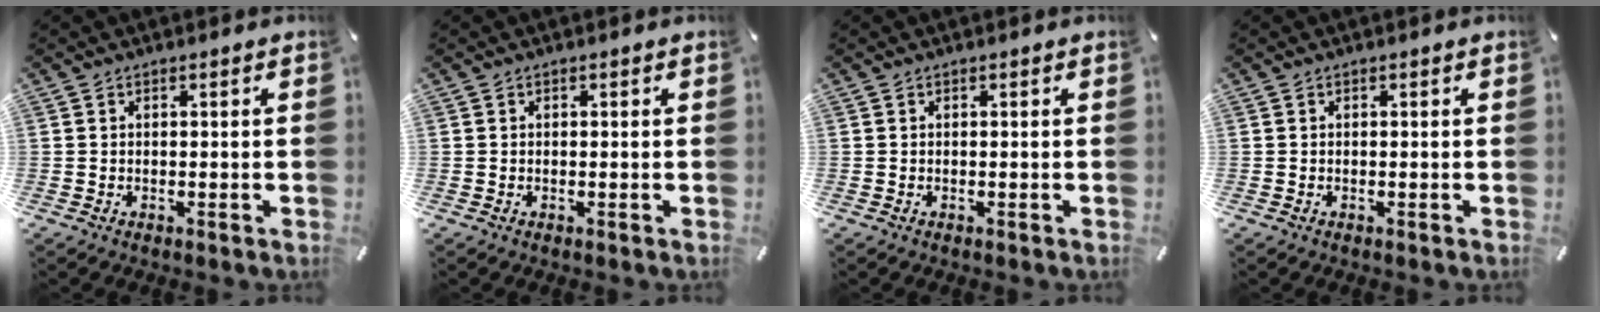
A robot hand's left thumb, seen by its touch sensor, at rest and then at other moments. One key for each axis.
{"total": 0.0}
{"total": 0.0}
{"total": 0.0}